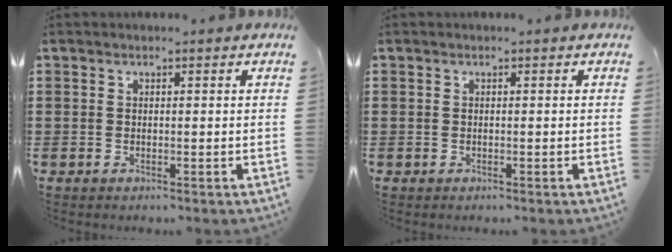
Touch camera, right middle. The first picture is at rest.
{"total": 0.0}